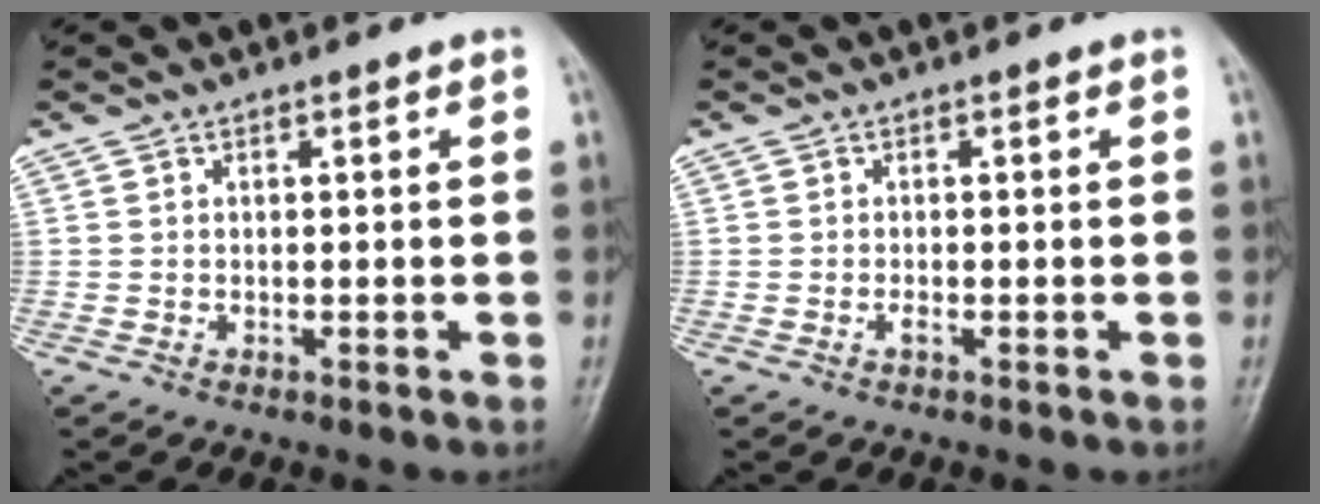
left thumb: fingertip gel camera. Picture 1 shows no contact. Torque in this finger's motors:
{"motor_torque": [-0.05, 0.03, 0.14, -0.07, 0.01]}